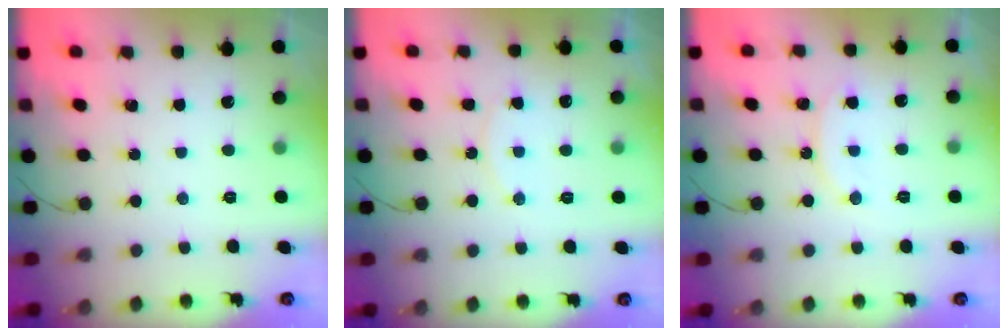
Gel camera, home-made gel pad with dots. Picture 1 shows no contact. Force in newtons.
{"total": 7.6, "press": 7.5, "slide": 0.4}
{"total": 8.5, "press": 8.5, "slide": 0.6}